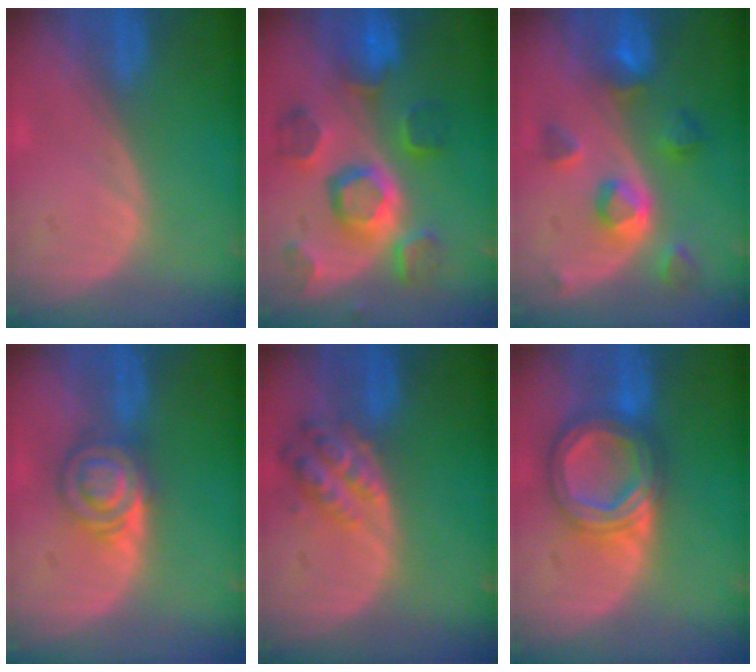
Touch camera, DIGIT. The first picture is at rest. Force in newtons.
{"total": 11.3, "press": 10.0, "slide": 5.4}
{"total": 7.7, "press": 6.9, "slide": 3.4}
{"total": 6.1, "press": 5.9, "slide": 1.8}
{"total": 6.0, "press": 5.5, "slide": 2.4}
{"total": 8.4, "press": 8.4, "slide": 0.7}